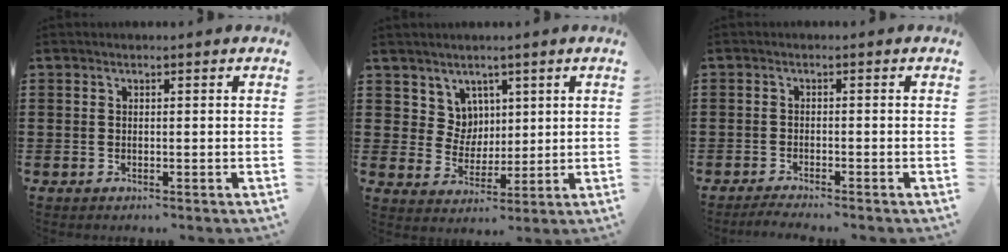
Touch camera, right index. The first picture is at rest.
{"total": 5.5, "force": [2.9, 4.6, 0.8], "torque": [-0.042, 0.007, 0.056]}
{"total": 1.7, "force": [-1.7, -0.3, 0.2], "torque": [-0.004, 0.000, -0.033]}